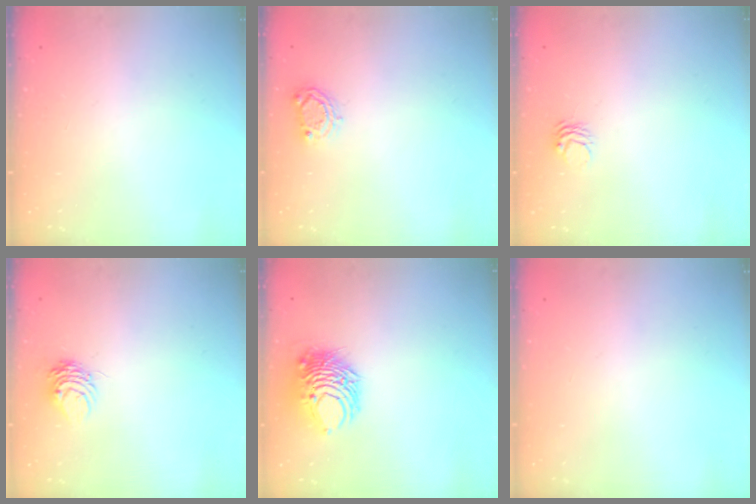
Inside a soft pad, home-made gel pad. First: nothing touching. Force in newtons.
{"total": 4.8, "press": 4.8, "slide": 0.3}
{"total": 2.7, "press": 2.7, "slide": 0.2}
{"total": 5.4, "press": 5.4, "slide": 0.3}
{"total": 8.3, "press": 8.3, "slide": 0.8}
{"total": 0.0}